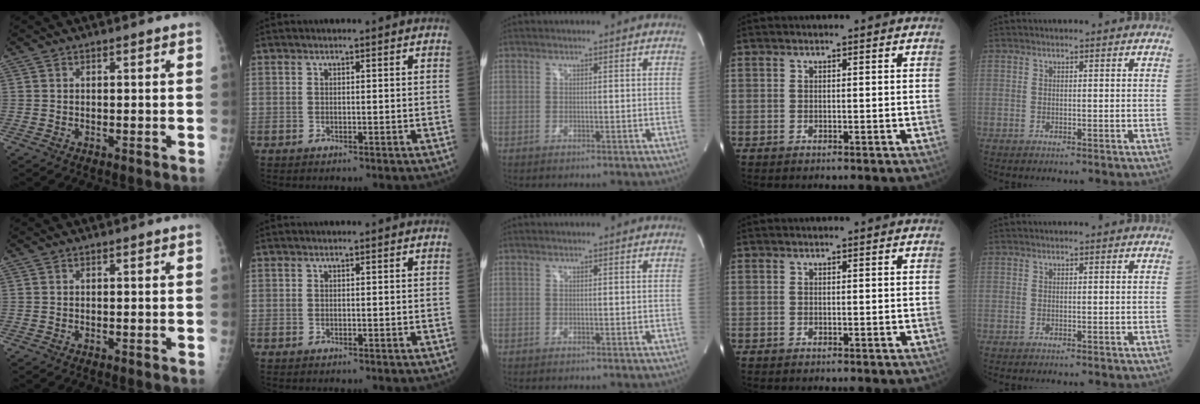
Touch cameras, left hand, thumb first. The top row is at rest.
{}